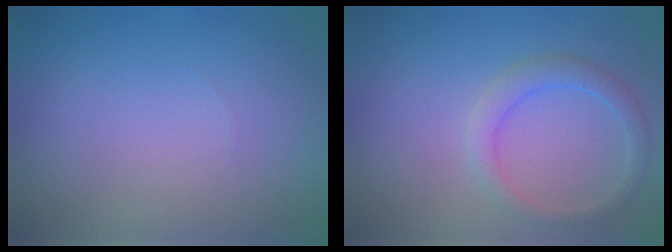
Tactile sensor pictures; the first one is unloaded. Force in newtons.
{"total": 2.3, "press": 2.3, "slide": 0.2}